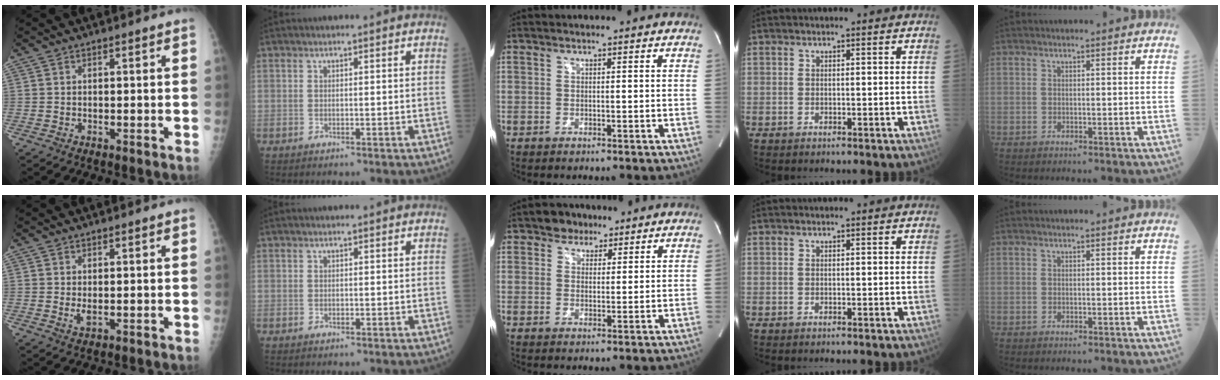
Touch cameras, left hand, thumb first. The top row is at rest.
{"thumb": {"total": 2.4, "force": [0.5, 1.0, 2.2], "torque": [-0.035, -0.006, 0.013]}, "middle": {"total": 4.2, "force": [2.9, 2.9, 1.0], "torque": [-0.014, 0.009, 0.045]}}